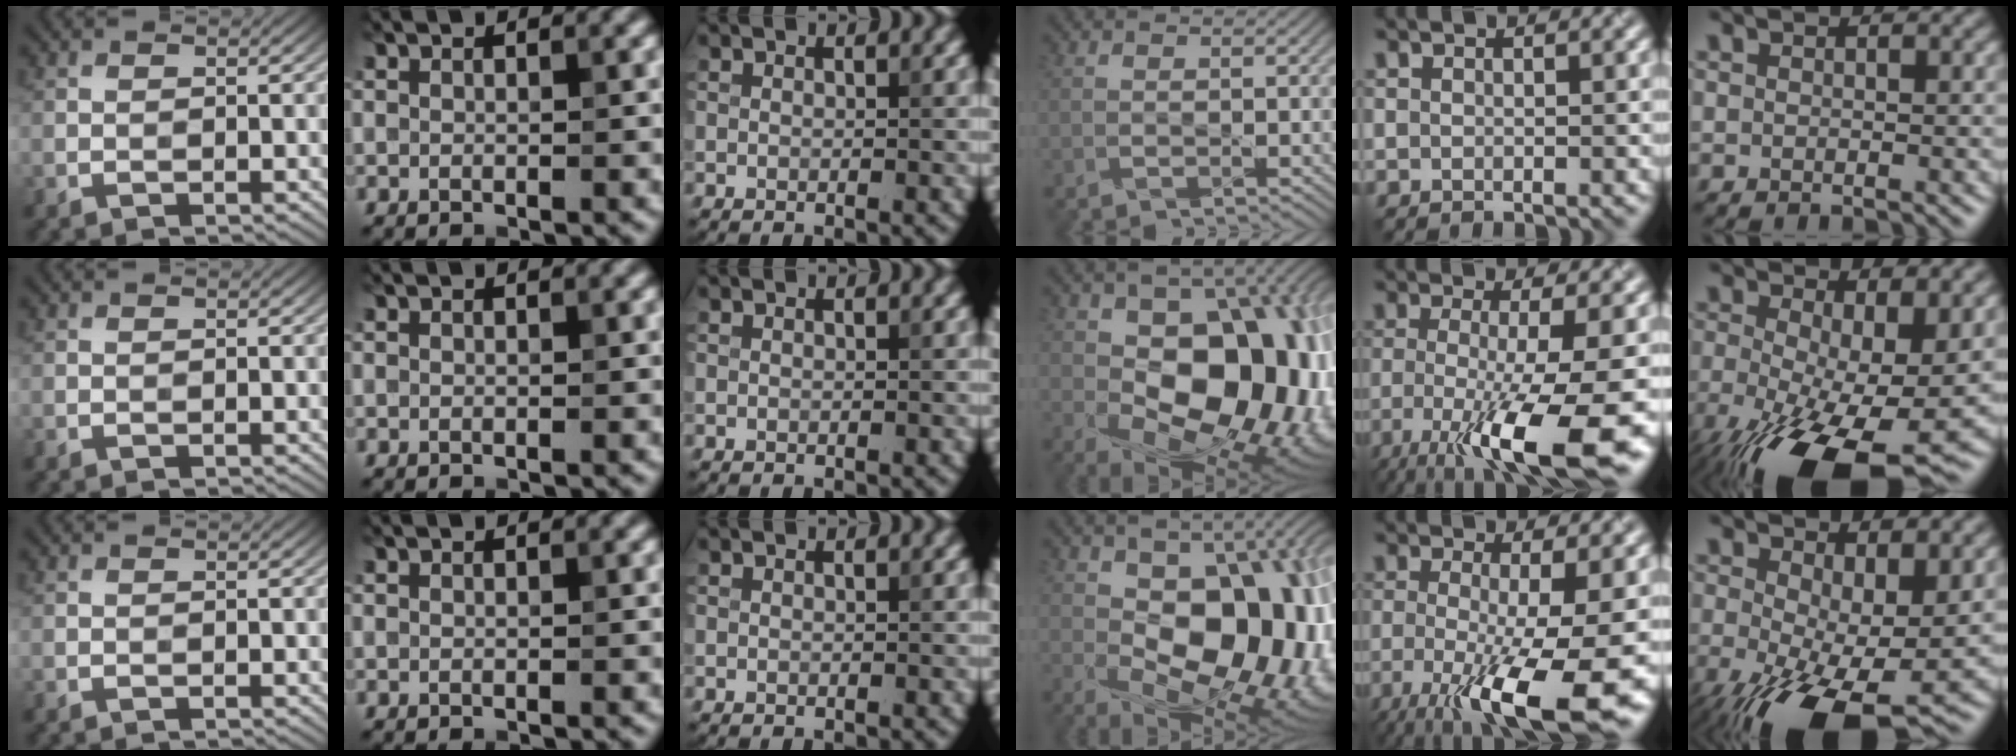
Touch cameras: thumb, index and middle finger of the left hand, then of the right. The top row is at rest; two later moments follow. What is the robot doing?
{"motion": "shake", "object": "tambourine"}